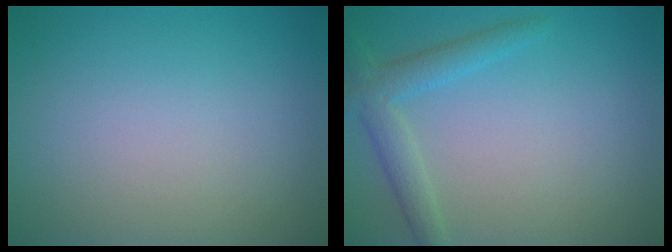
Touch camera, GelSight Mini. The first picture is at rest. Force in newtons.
{"total": 2.7, "press": 2.7, "slide": 0.1}